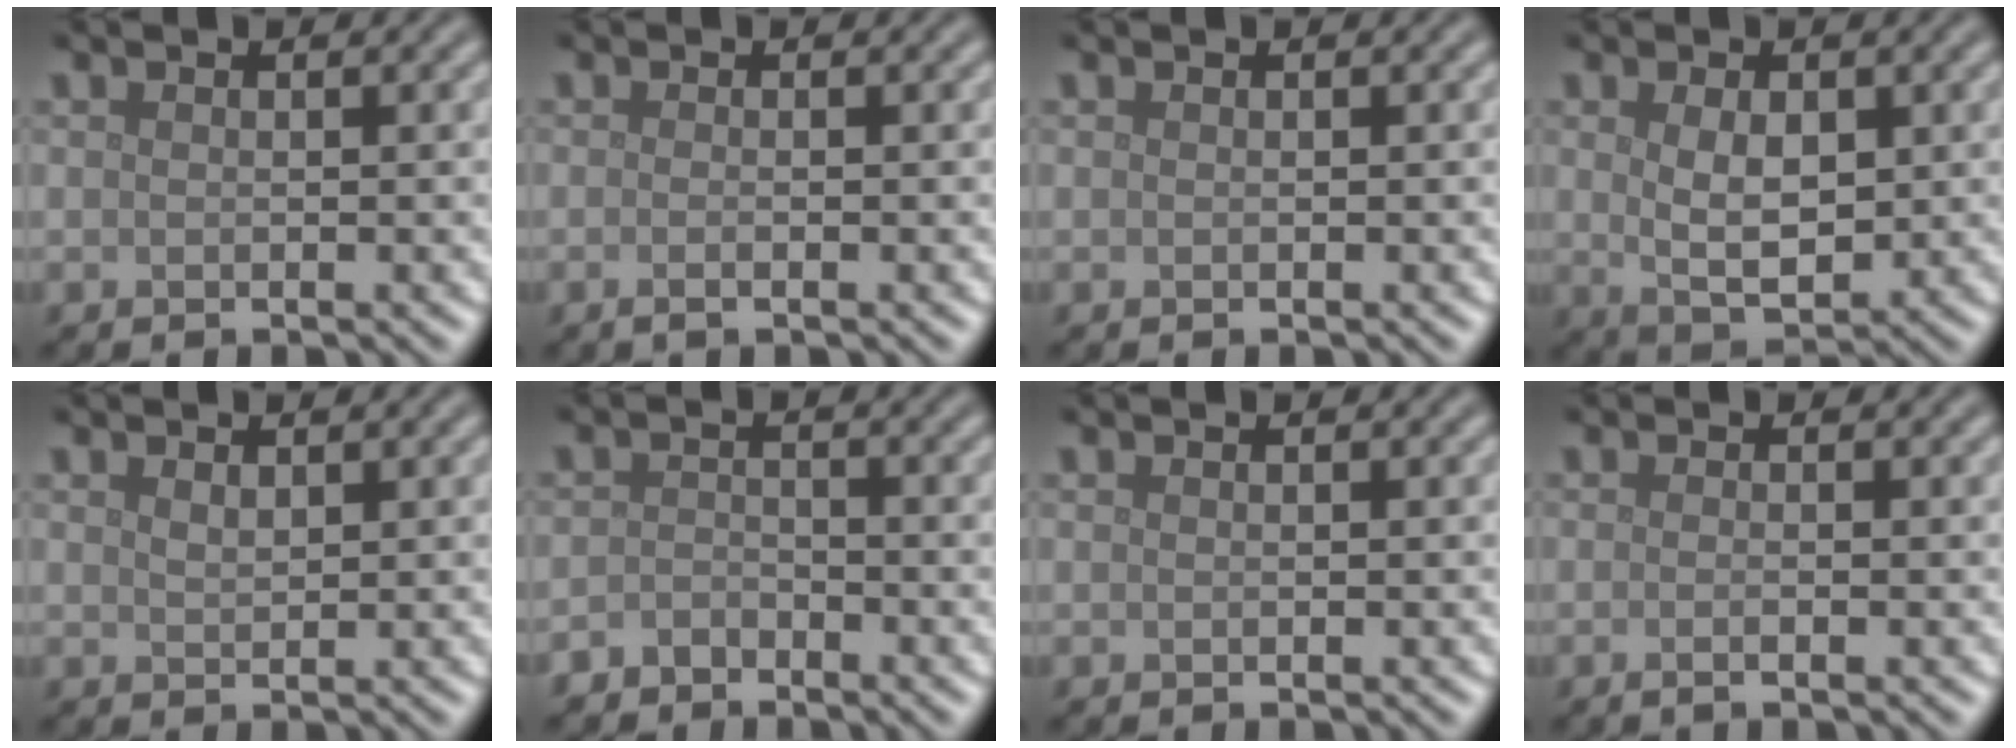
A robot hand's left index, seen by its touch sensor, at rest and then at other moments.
{"total": 1.1, "force": [-0.3, 0.4, 1.0], "torque": [-0.012, -0.003, -0.010]}
{"total": 0.0}
{"total": 3.9, "force": [0.5, 2.2, 3.2], "torque": [-0.063, -0.005, 0.014]}
{"total": 1.0, "force": [0.7, 0.5, 0.5], "torque": [-0.013, -0.001, 0.014]}
{"total": 1.5, "force": [-1.2, 0.8, 0.2], "torque": [-0.001, 0.006, -0.026]}
{"total": 0.0}
{"total": 1.4, "force": [-0.2, 0.6, 1.2], "torque": [-0.009, -0.004, -0.016]}